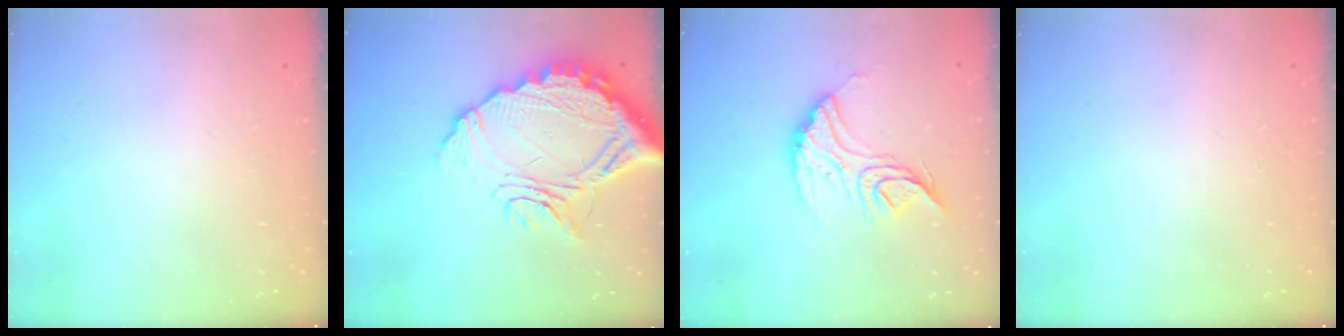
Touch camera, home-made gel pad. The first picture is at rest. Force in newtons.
{"total": 19.6, "press": 19.5, "slide": 1.7}
{"total": 14.3, "press": 14.2, "slide": 1.1}
{"total": 0.0}